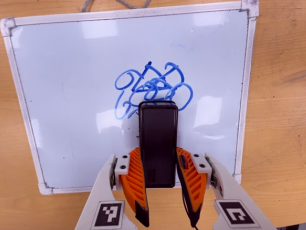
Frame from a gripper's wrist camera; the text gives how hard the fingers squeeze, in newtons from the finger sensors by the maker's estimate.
{"total": 5.9, "left": 4.2, "right": 7.6}